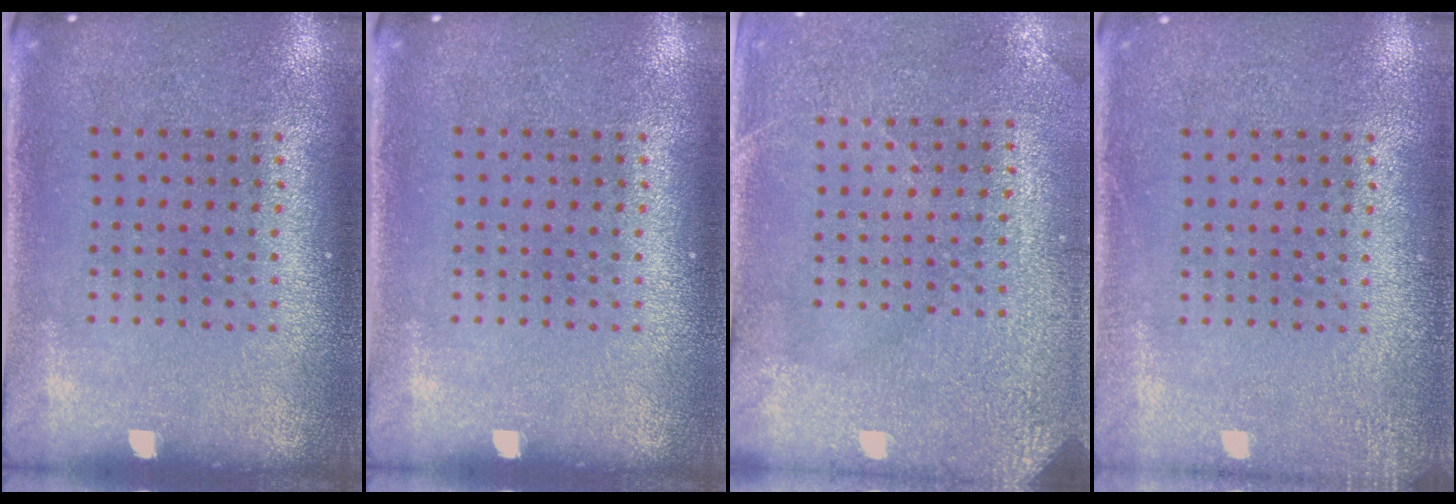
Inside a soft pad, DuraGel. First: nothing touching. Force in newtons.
{"total": 0.0}
{"total": 2.9, "press": 2.7, "slide": 1.1}
{"total": 1.5, "press": 1.5, "slide": 0.3}